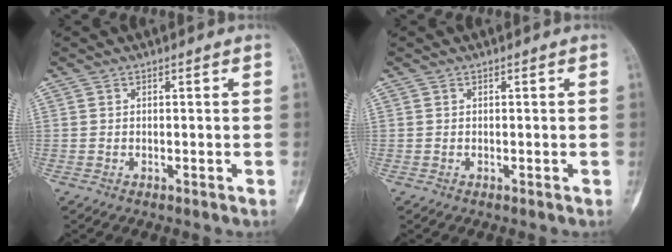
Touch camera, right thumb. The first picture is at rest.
{"total": 0.0}